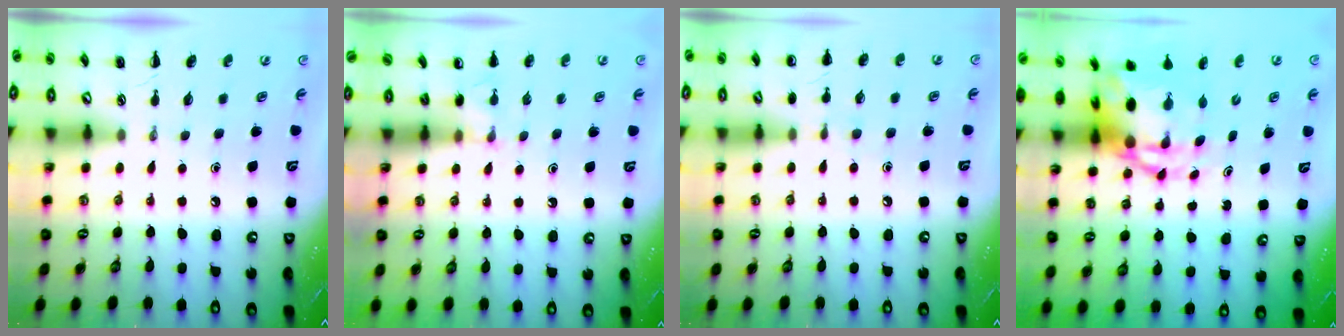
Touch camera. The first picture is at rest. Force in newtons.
{"total": 4.2, "press": 4.1, "slide": 1.1}
{"total": 5.4, "press": 5.2, "slide": 1.7}
{"total": 8.8, "press": 8.4, "slide": 2.4}